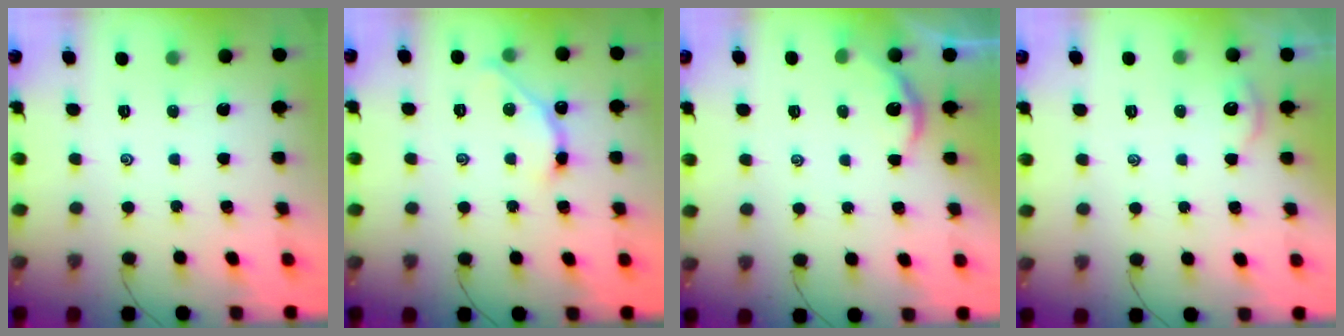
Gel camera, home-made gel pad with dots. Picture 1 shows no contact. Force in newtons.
{"total": 4.9, "press": 4.9, "slide": 0.7}
{"total": 3.2, "press": 3.2, "slide": 0.2}
{"total": 1.2, "press": 1.2, "slide": 0.2}